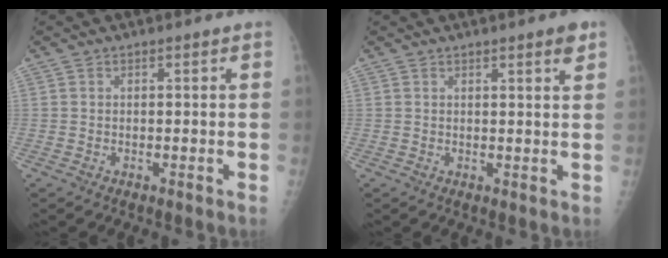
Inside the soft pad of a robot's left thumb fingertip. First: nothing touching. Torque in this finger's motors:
{"motor_torque": [-0.10, -0.05, -0.28, -0.10, 0.01]}